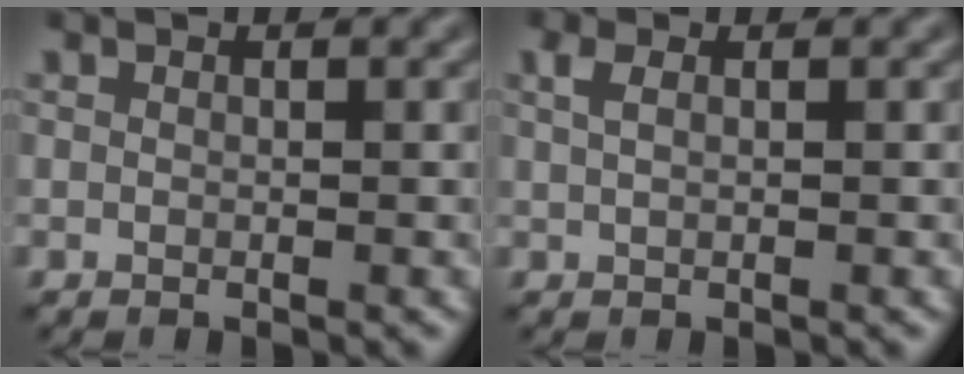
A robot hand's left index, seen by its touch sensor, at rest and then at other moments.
{"total": 1.3, "force": [0.7, 0.5, 1.0], "torque": [-0.021, 0.001, 0.012]}